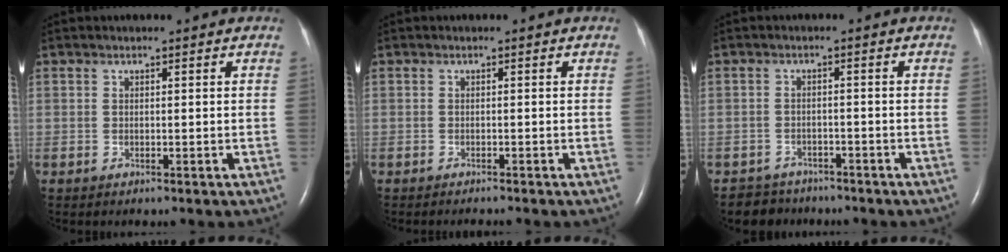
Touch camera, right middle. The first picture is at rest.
{"total": 1.5, "force": [-1.2, -0.2, 0.7], "torque": [-0.010, -0.001, -0.012]}
{"total": 3.8, "force": [-3.3, 1.8, -0.7], "torque": [0.005, -0.001, -0.054]}